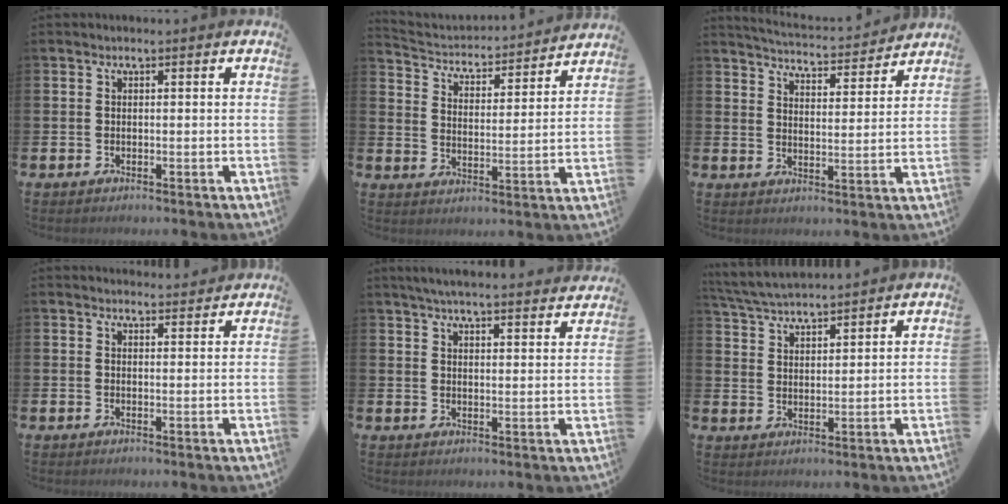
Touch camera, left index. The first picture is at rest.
{"total": 3.6, "force": [3.4, 1.0, 0.3], "torque": [-0.034, -0.039, 0.050]}
{"total": 4.9, "force": [4.9, 0.3, 0.4], "torque": [-0.023, -0.040, 0.083]}
{"total": 2.1, "force": [2.1, 0.3, -0.1], "torque": [0.008, -0.013, 0.036]}
{"total": 4.8, "force": [4.6, 0.1, 1.1], "torque": [-0.034, -0.023, 0.083]}
{"total": 5.0, "force": [4.9, 0.3, 0.9], "torque": [-0.037, -0.025, 0.088]}